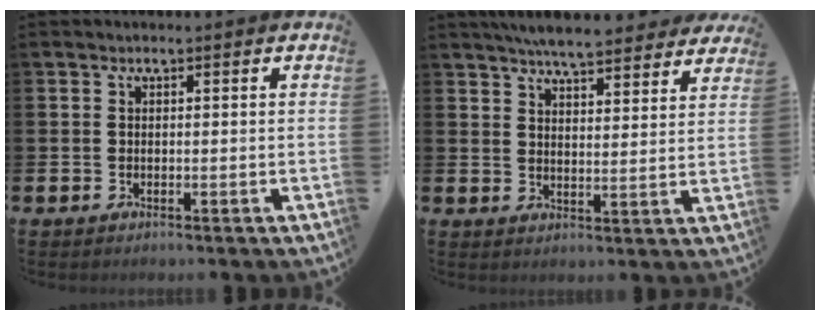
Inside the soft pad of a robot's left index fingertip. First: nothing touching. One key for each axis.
{"total": 6.5, "fx": 6.2, "fy": 0.8, "fz": 1.5, "tx": -0.031, "ty": -0.037, "tz": 0.109}